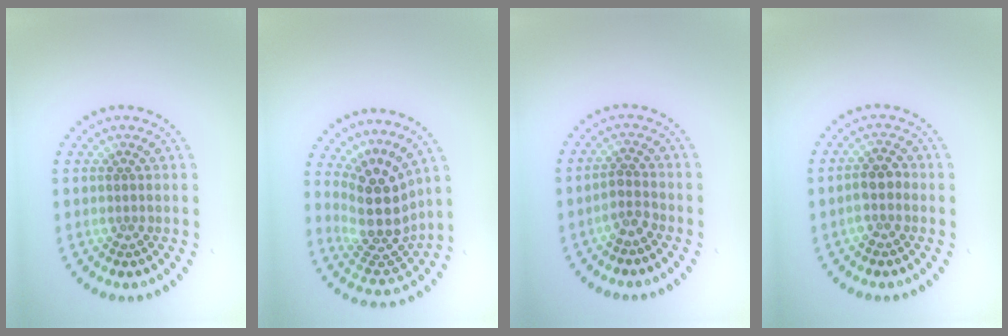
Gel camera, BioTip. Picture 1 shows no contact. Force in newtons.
{"total": 4.9, "press": 3.7, "slide": 3.2}
{"total": 1.8, "press": 1.4, "slide": 1.2}
{"total": 2.0, "press": 1.8, "slide": 0.7}